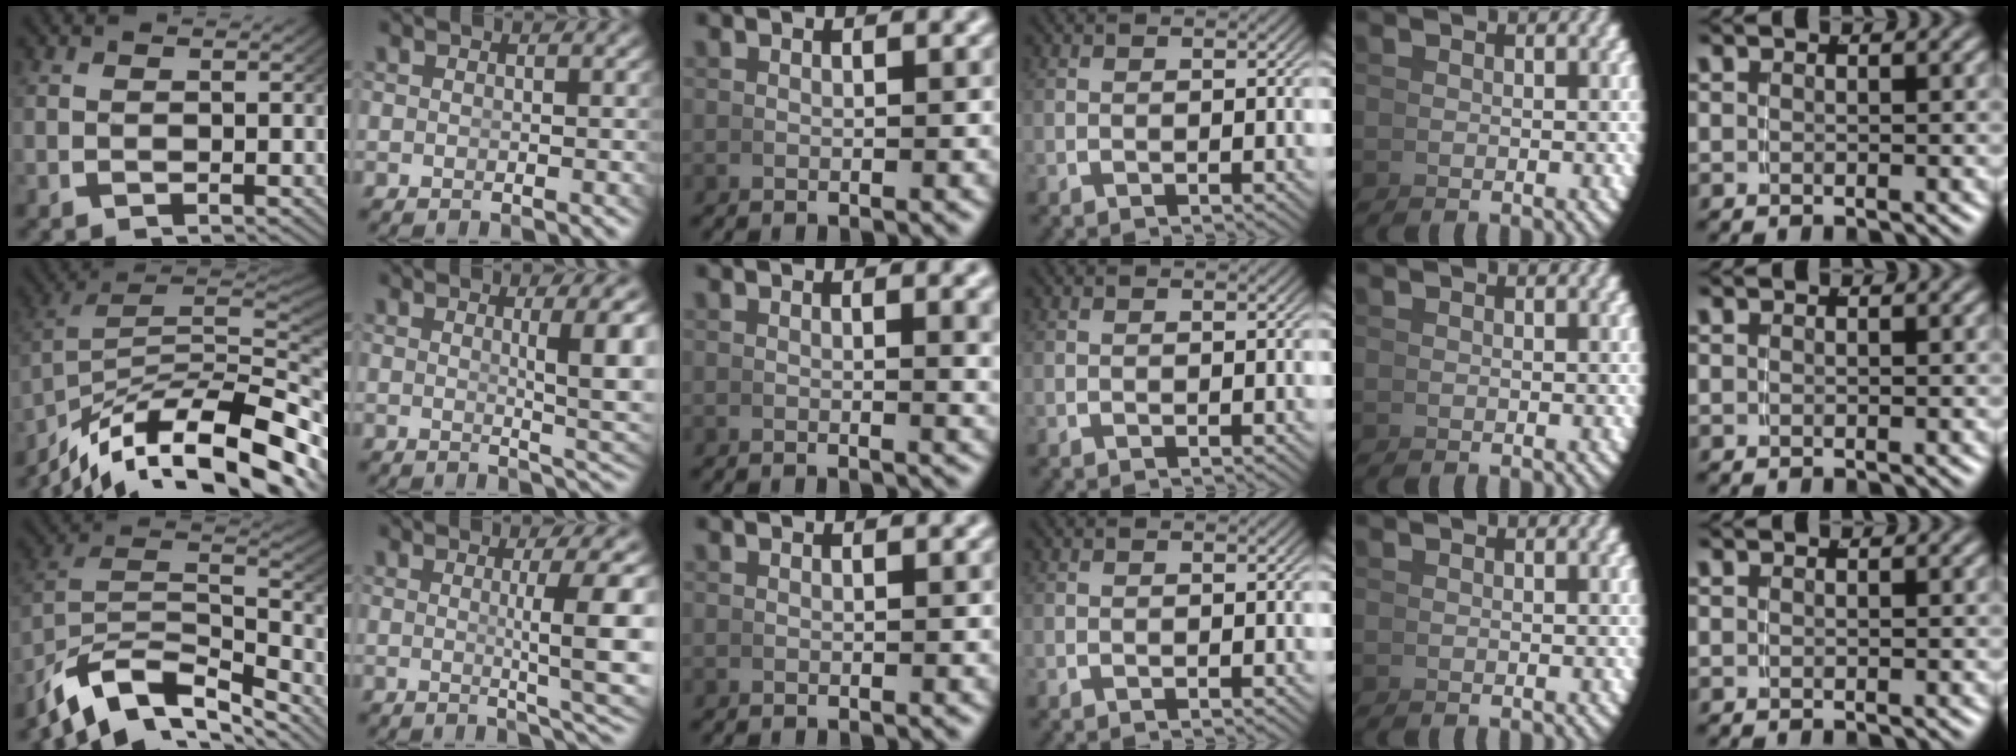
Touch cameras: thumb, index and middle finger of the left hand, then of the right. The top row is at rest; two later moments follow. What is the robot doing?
{"motion": "lift_and_place", "object": "cup"}